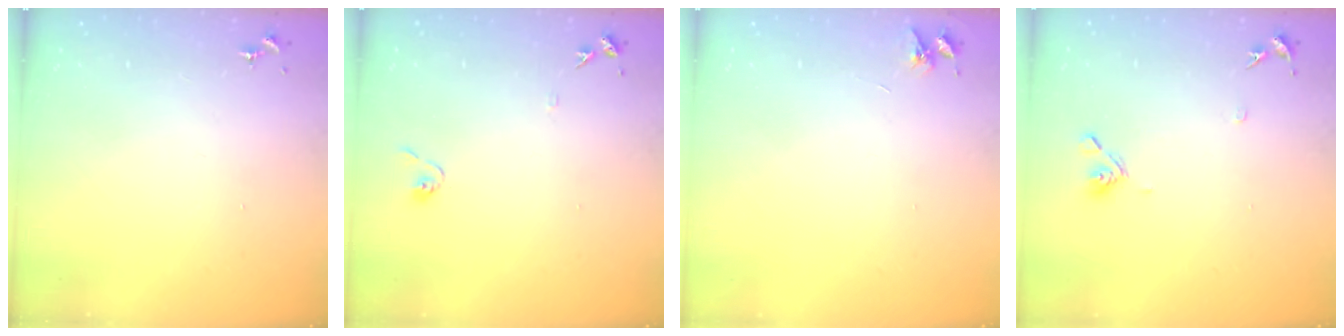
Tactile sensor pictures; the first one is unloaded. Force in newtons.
{"total": 6.8, "press": 6.8, "slide": 0.6}
{"total": 3.6, "press": 3.6, "slide": 0.5}
{"total": 7.5, "press": 7.3, "slide": 1.6}